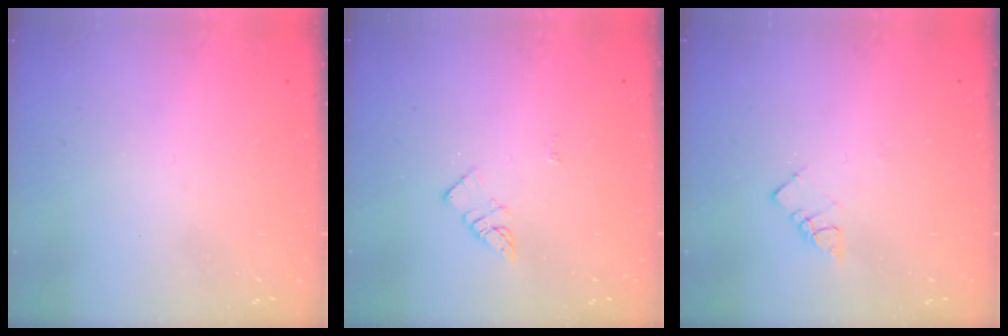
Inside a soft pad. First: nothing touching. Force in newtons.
{"total": 3.1, "press": 3.1, "slide": 0.3}
{"total": 3.6, "press": 3.5, "slide": 0.4}